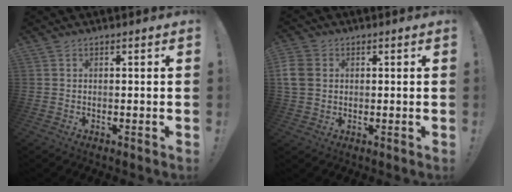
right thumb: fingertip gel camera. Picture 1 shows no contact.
{"total": 6.9, "force": [1.2, 5.7, 3.7], "torque": [-0.082, 0.007, 0.027]}